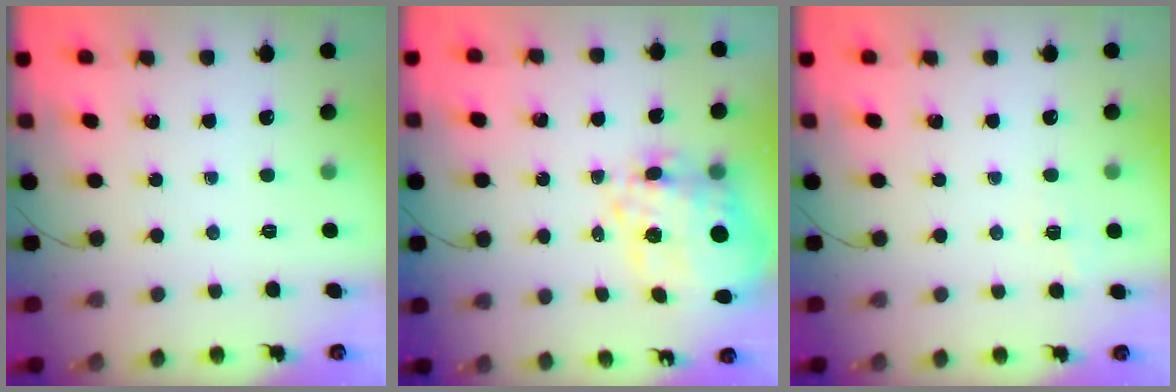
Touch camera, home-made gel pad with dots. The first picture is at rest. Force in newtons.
{"total": 10.9, "press": 10.1, "slide": 4.2}
{"total": 1.2, "press": 0.0, "slide": 1.2}